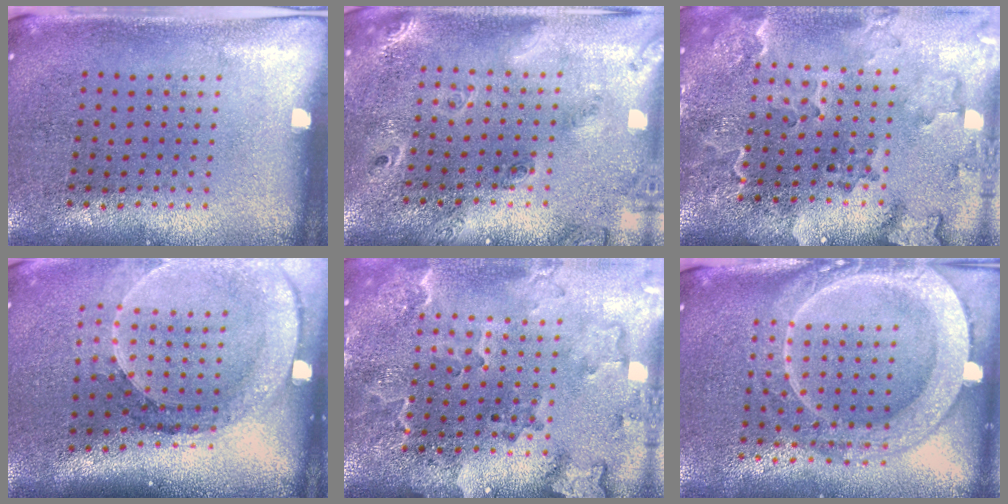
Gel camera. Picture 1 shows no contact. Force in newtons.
{"total": 2.0, "press": 1.7, "slide": 1.0}
{"total": 2.8, "press": 2.3, "slide": 1.6}
{"total": 2.7, "press": 2.0, "slide": 1.8}
{"total": 2.9, "press": 2.3, "slide": 1.8}
{"total": 4.2, "press": 4.2, "slide": 0.5}